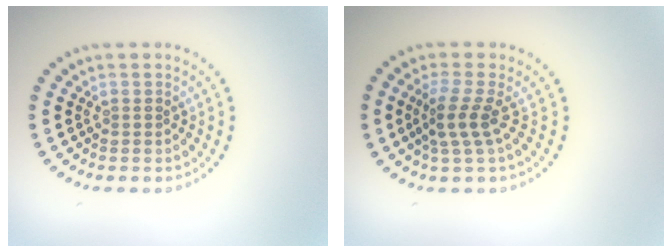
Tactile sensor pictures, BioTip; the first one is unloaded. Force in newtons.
{"total": 2.6, "press": 2.0, "slide": 1.6}